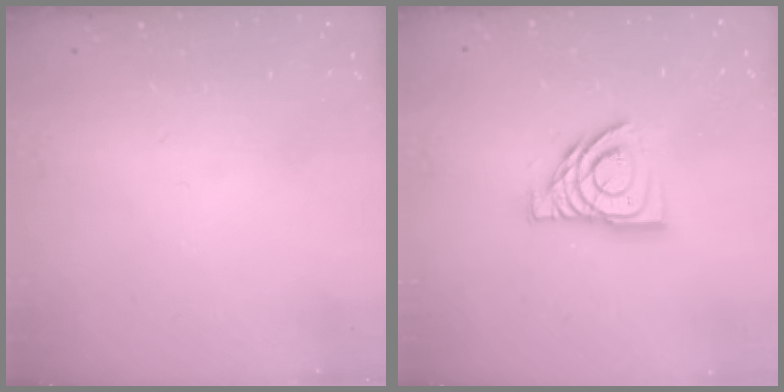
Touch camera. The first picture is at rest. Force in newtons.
{"total": 12.5, "press": 12.4, "slide": 1.5}